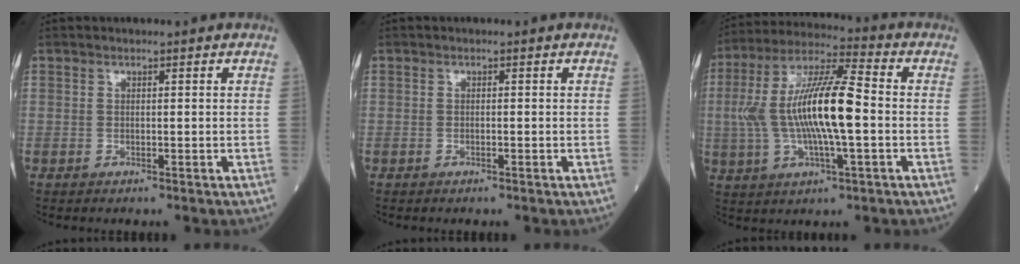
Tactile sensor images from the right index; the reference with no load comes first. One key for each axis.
{"total": 0.5, "fx": -0.2, "fy": 0.0, "fz": 0.5, "tx": -0.012, "ty": -0.001, "tz": -0.003}
{"total": 15.6, "fx": -0.8, "fy": 2.8, "fz": 15.4, "tx": -0.308, "ty": 0.014, "tz": -0.018}